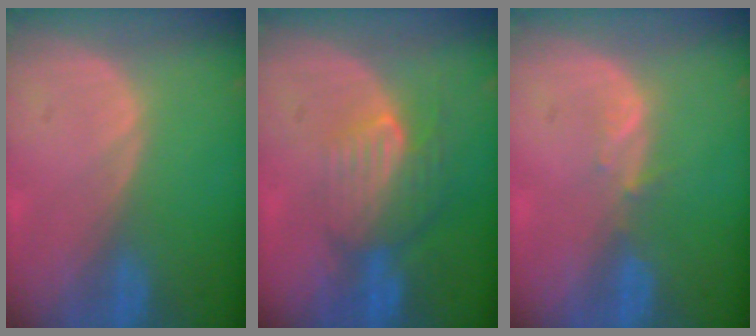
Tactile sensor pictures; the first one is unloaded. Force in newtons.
{"total": 8.1, "press": 7.3, "slide": 3.6}
{"total": 1.7, "press": 1.5, "slide": 0.8}